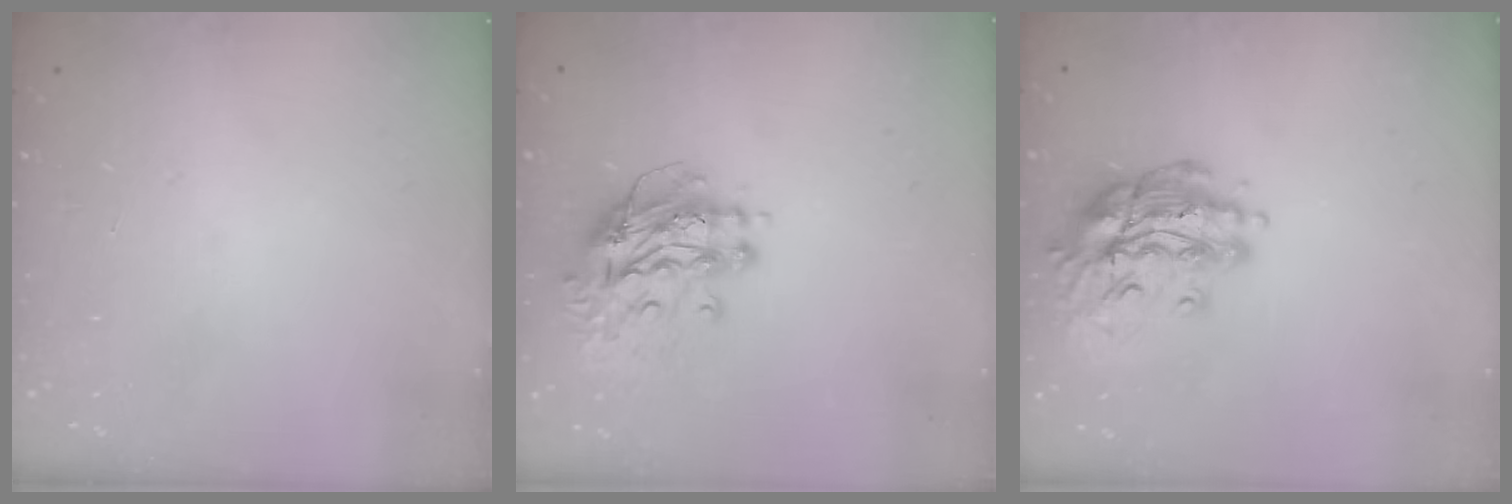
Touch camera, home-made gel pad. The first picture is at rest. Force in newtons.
{"total": 12.5, "press": 12.4, "slide": 1.2}
{"total": 15.2, "press": 15.2, "slide": 0.8}